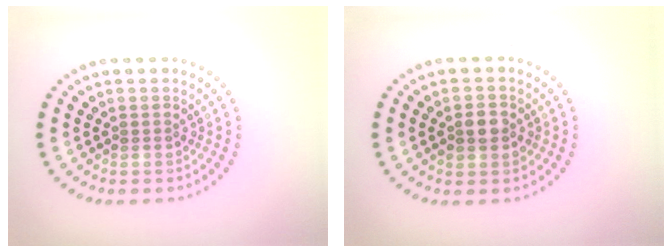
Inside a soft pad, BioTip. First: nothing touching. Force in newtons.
{"total": 2.4, "press": 2.4, "slide": 0.4}